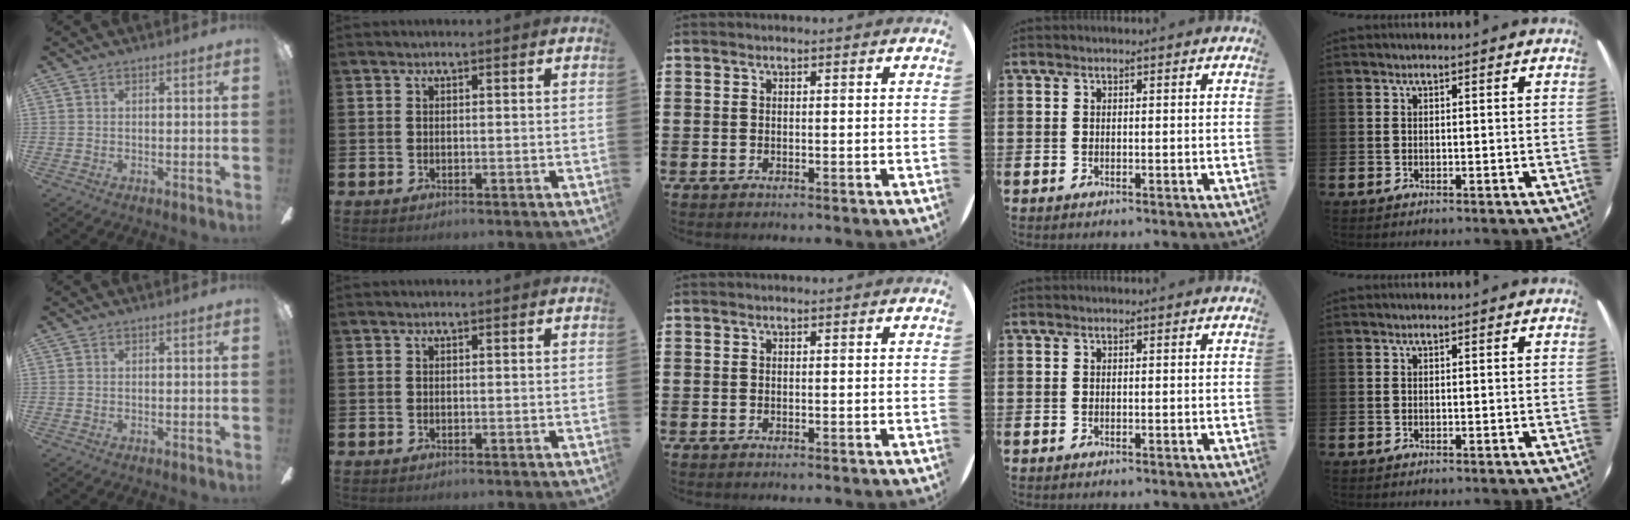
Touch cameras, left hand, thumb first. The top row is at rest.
{}